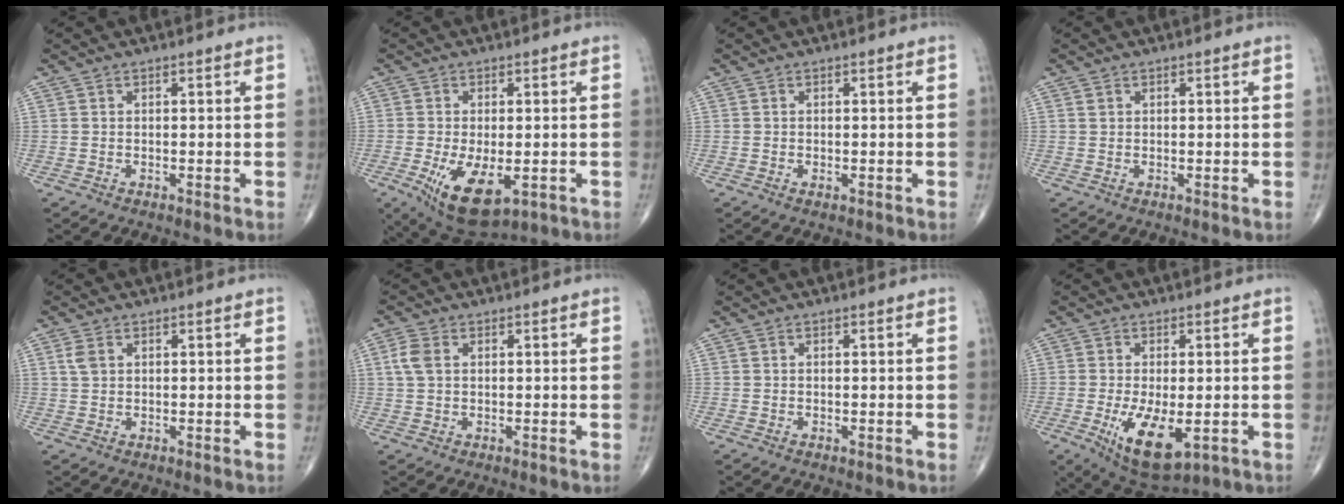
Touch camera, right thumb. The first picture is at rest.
{"total": 11.1, "force": [-3.7, 5.3, 9.0], "torque": [-0.152, -0.017, -0.045]}
{"total": 0.6, "force": [-0.3, 0.3, 0.5], "torque": [-0.007, -0.002, -0.003]}
{"total": 0.8, "force": [0.3, 0.6, 0.3], "torque": [-0.003, 0.001, 0.007]}
{"total": 2.3, "force": [0.9, 1.6, 1.5], "torque": [-0.031, 0.005, 0.021]}
{"total": 3.7, "force": [0.9, 2.4, 2.7], "torque": [-0.066, 0.008, 0.016]}
{"total": 0.0}
{"total": 10.6, "force": [-2.9, 4.5, 9.1], "torque": [-0.154, -0.022, -0.034]}